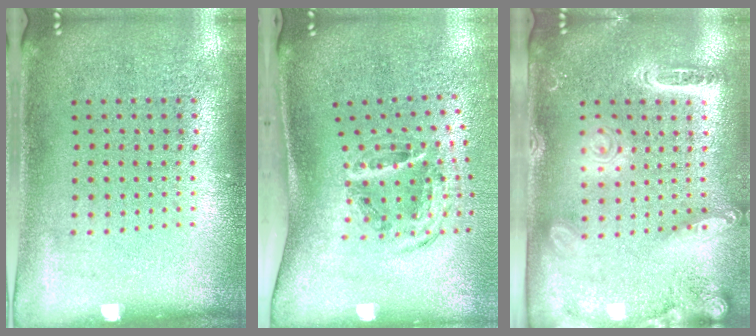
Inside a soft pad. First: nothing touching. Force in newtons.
{"total": 1.6, "press": 1.1, "slide": 1.2}
{"total": 2.3, "press": 2.0, "slide": 1.2}